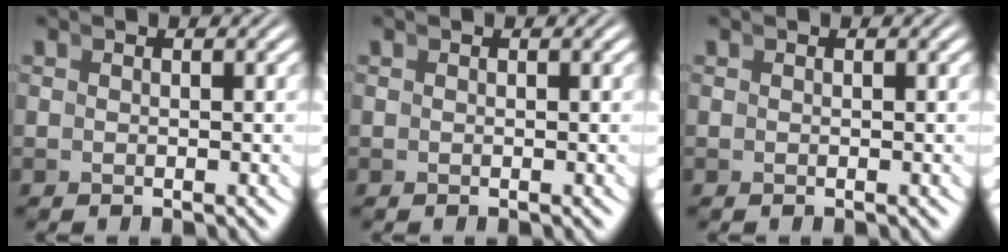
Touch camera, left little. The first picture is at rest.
{"total": 0.0}
{"total": 0.0}